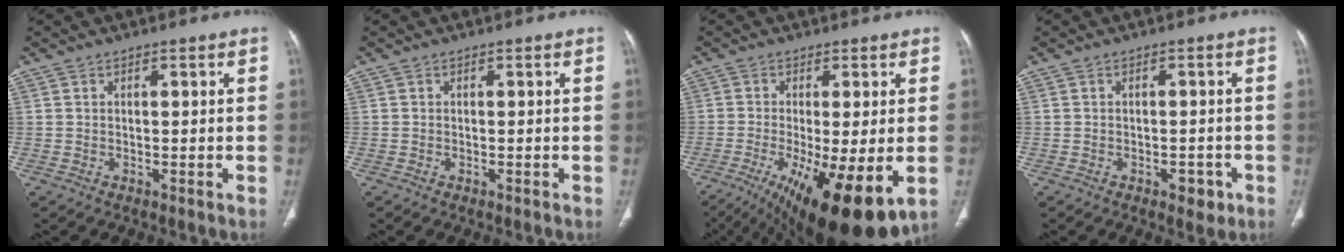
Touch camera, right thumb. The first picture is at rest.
{"total": 0.0}
{"total": 17.7, "force": [-6.3, 4.9, 15.8], "torque": [-0.243, -0.031, -0.087]}
{"total": 3.7, "force": [-1.9, 2.1, 2.3], "torque": [-0.015, 0.009, -0.019]}